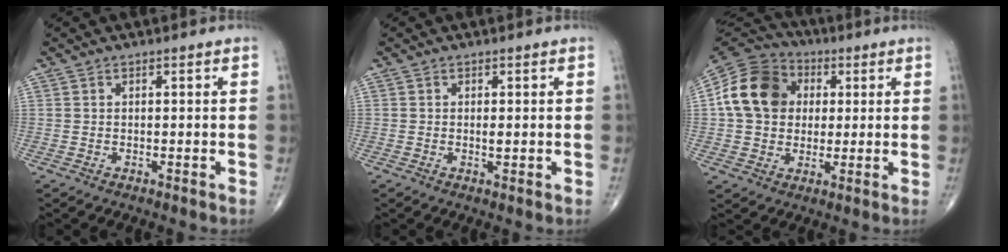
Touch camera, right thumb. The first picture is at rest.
{"total": 1.0, "force": [0.0, 0.4, 1.0], "torque": [-0.018, -0.004, 0.000]}
{"total": 15.1, "force": [2.5, 12.2, 8.6], "torque": [-0.145, 0.016, 0.035]}